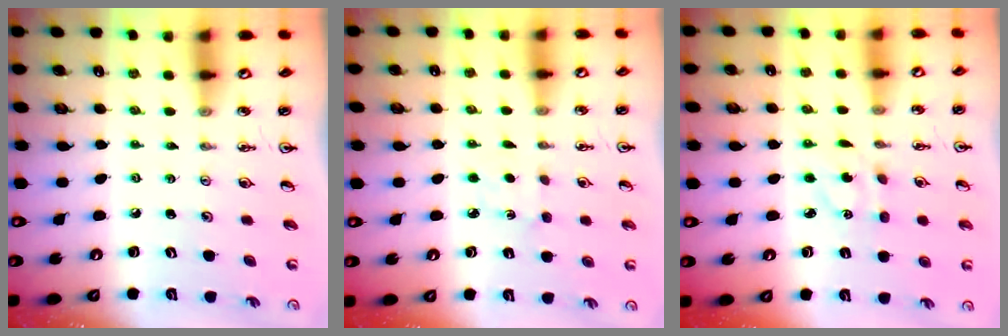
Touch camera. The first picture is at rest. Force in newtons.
{"total": 3.5, "press": 3.4, "slide": 0.5}
{"total": 3.4, "press": 3.3, "slide": 0.7}